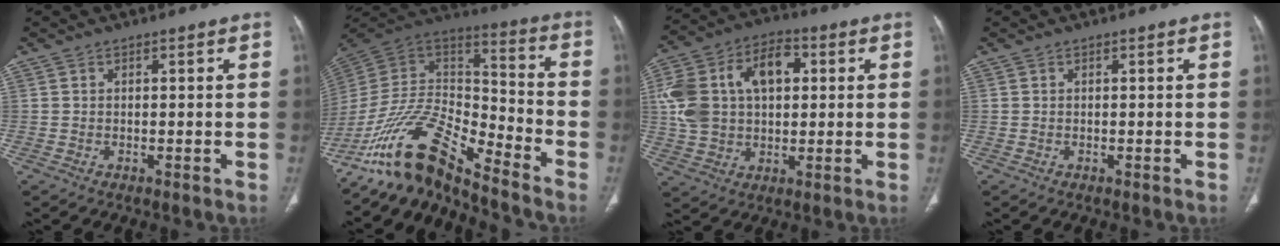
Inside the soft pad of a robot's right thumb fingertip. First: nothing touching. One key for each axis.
{"total": 17.4, "fx": -14.1, "fy": 4.7, "fz": 9.1, "tx": -0.153, "ty": 0.098, "tz": -0.267}
{"total": 18.3, "fx": 3.3, "fy": 12.1, "fz": 13.4, "tx": -0.245, "ty": 0.027, "tz": 0.058}
{"total": 0.0}